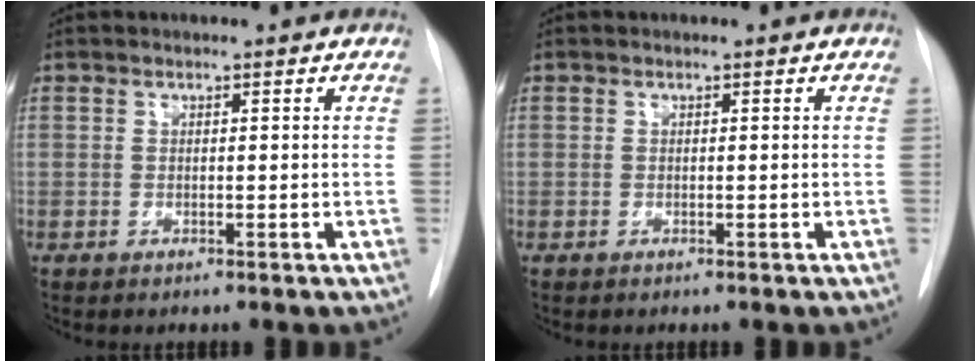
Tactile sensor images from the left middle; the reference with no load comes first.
{"total": 0.0}